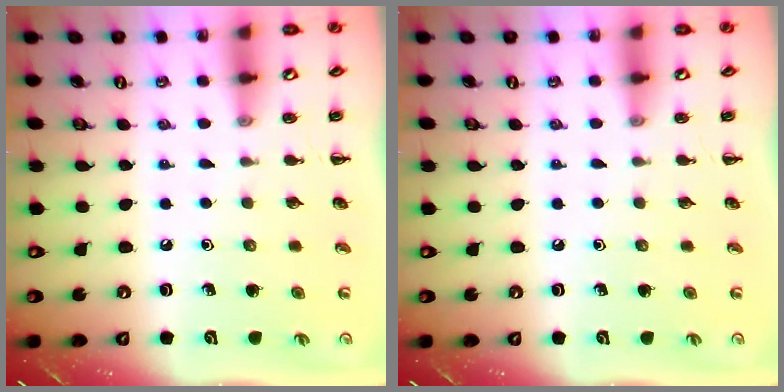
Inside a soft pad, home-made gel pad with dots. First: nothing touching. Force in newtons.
{"total": 0.0}